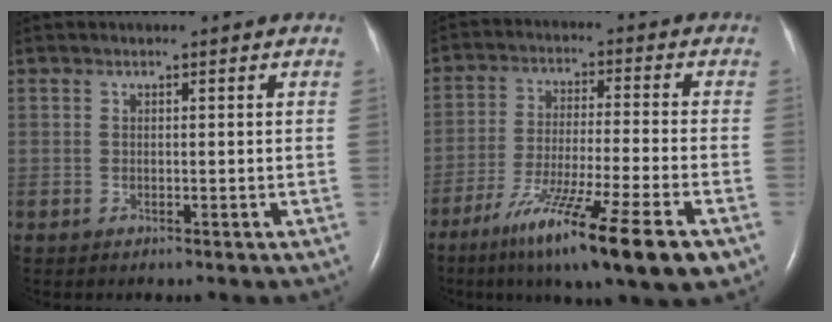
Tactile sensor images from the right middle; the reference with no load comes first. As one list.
[{"total": 16.6, "force": [-9.7, 0.3, 13.5], "torque": [-0.206, -0.049, -0.163]}]